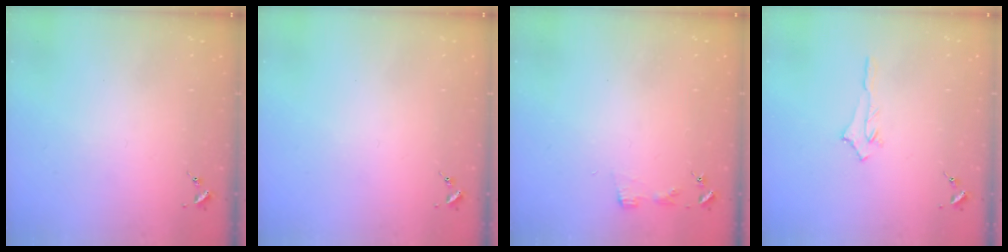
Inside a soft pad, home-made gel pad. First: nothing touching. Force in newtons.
{"total": 0.0}
{"total": 2.9, "press": 2.9, "slide": 0.3}
{"total": 4.3, "press": 4.2, "slide": 0.5}